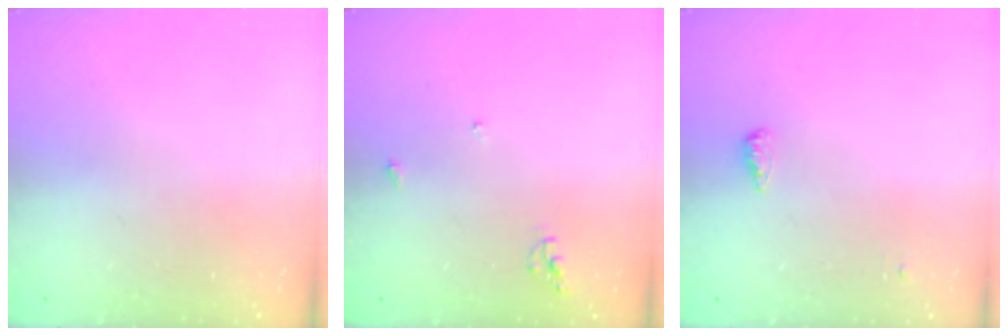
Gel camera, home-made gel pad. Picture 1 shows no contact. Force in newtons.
{"total": 5.4, "press": 5.4, "slide": 0.0}
{"total": 8.7, "press": 5.7, "slide": 6.5}